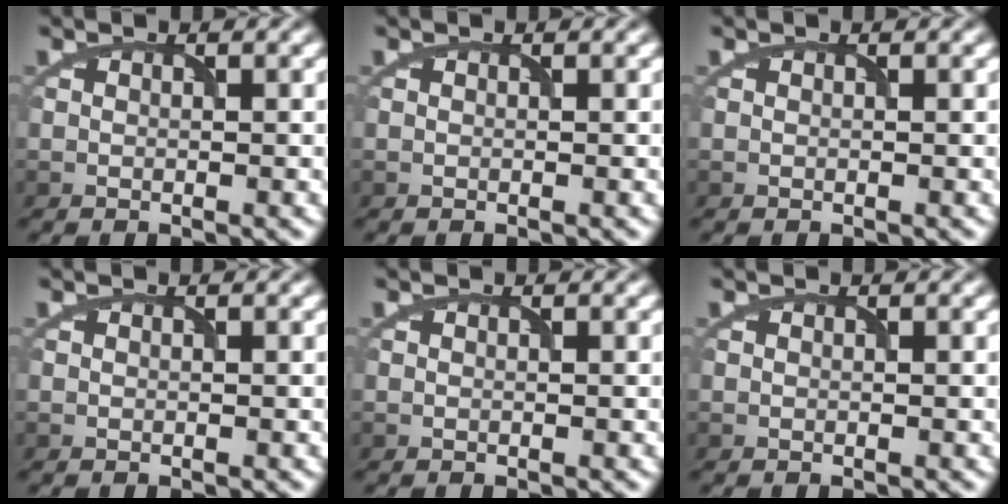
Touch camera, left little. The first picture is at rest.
{"total": 0.0}
{"total": 0.0}
{"total": 0.0}
{"total": 0.0}
{"total": 0.0}